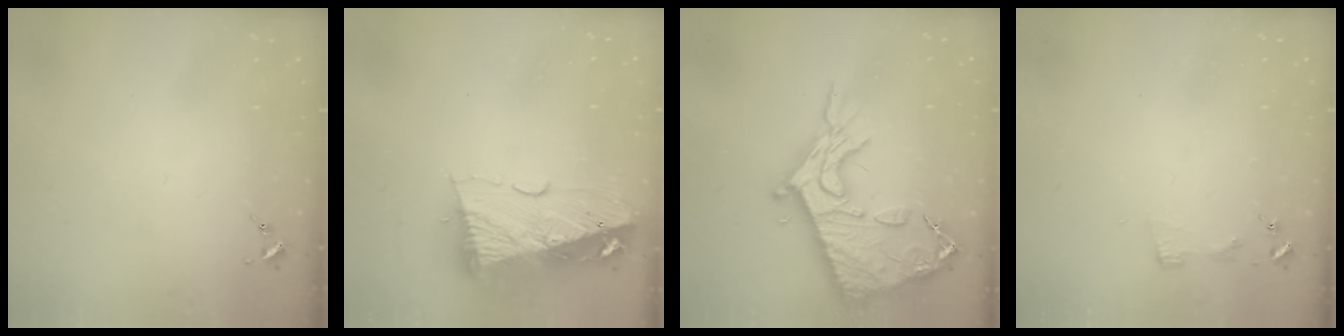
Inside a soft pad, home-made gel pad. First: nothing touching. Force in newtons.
{"total": 14.8, "press": 14.7, "slide": 1.8}
{"total": 19.4, "press": 19.4, "slide": 1.4}
{"total": 2.9, "press": 2.9, "slide": 0.3}